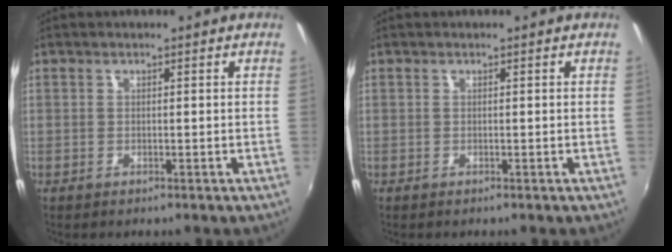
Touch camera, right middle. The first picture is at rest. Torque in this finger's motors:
{"motor_torque": [0.04, -0.21, 0.05, 0.00]}